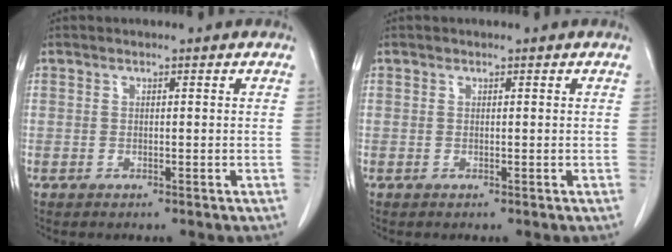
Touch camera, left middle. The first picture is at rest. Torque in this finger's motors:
{"motor_torque": [0.13, -0.12, -0.02, 0.00]}